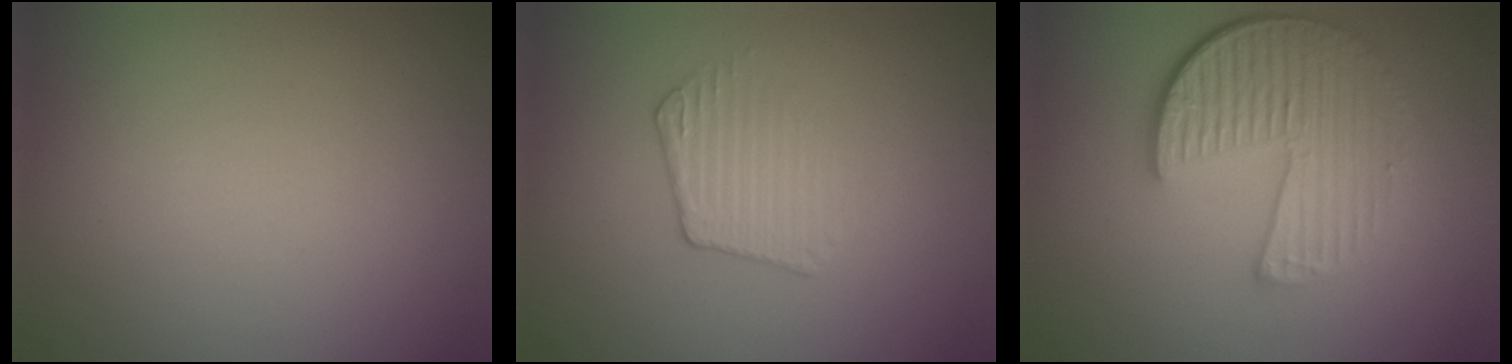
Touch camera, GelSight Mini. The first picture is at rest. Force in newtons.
{"total": 1.8, "press": 1.1, "slide": 1.4}
{"total": 6.3, "press": 4.5, "slide": 4.5}